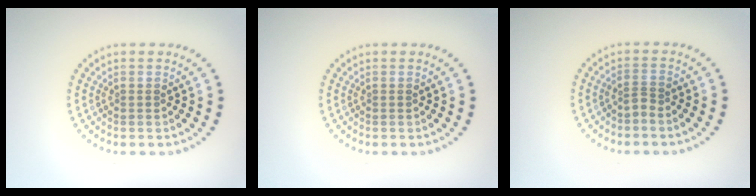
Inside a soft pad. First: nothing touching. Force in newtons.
{"total": 0.0}
{"total": 0.8, "press": 0.5, "slide": 0.6}